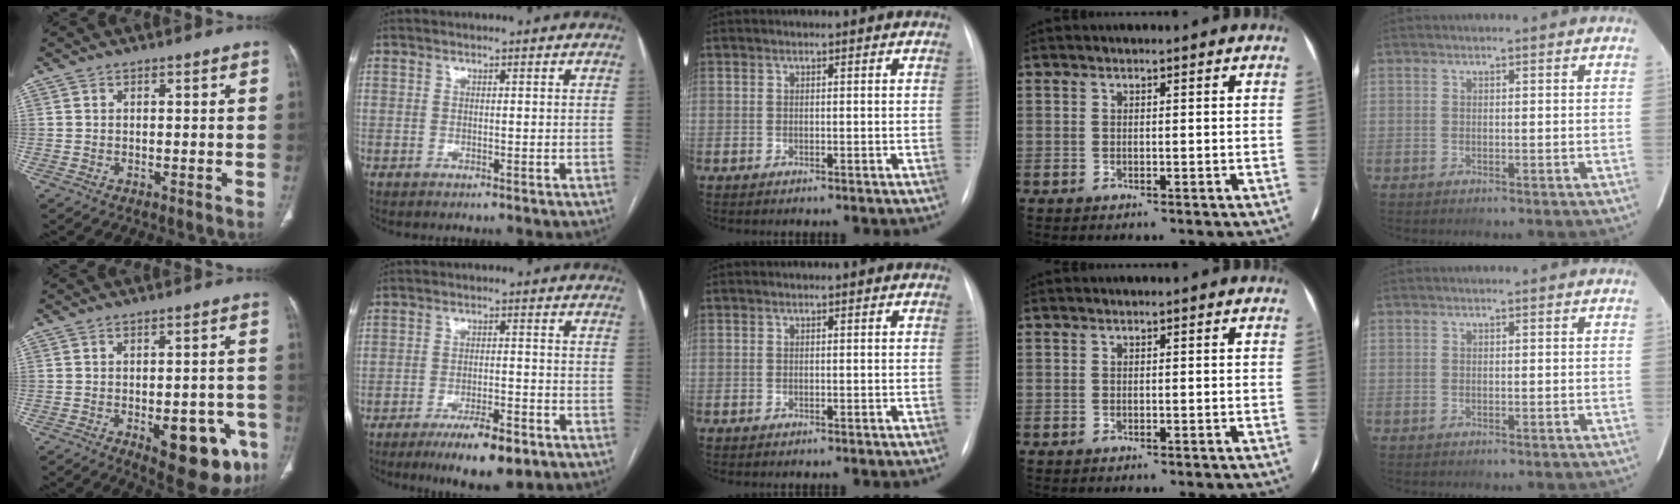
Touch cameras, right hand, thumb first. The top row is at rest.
{"thumb": {"total": 13.7, "force": [-5.4, 6.2, 10.9], "torque": [-0.106, 0.011, -0.056]}, "index": {"total": 8.3, "force": [-5.4, 2.0, 6.0], "torque": [-0.099, -0.010, -0.082]}}